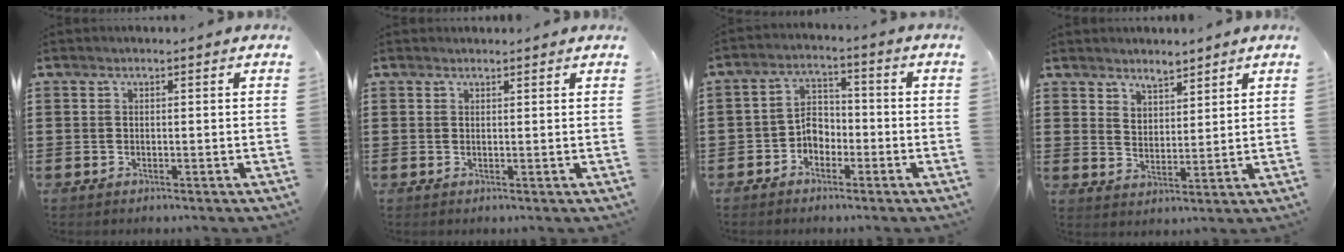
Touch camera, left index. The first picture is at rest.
{"total": 0.9, "force": [0.9, 0.1, 0.1], "torque": [-0.005, 0.000, 0.018]}
{"total": 4.0, "force": [-2.1, 2.8, 1.8], "torque": [-0.039, 0.011, -0.045]}
{"total": 3.9, "force": [3.5, 1.5, 0.0], "torque": [-0.014, -0.006, 0.066]}